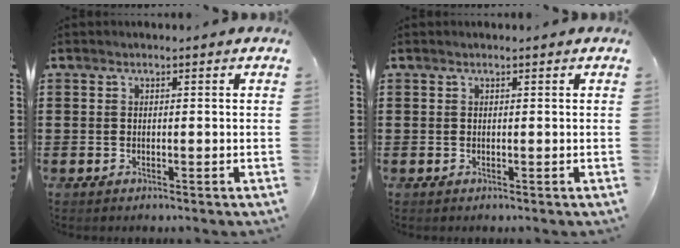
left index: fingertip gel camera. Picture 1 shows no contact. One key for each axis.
{"total": 0.0}